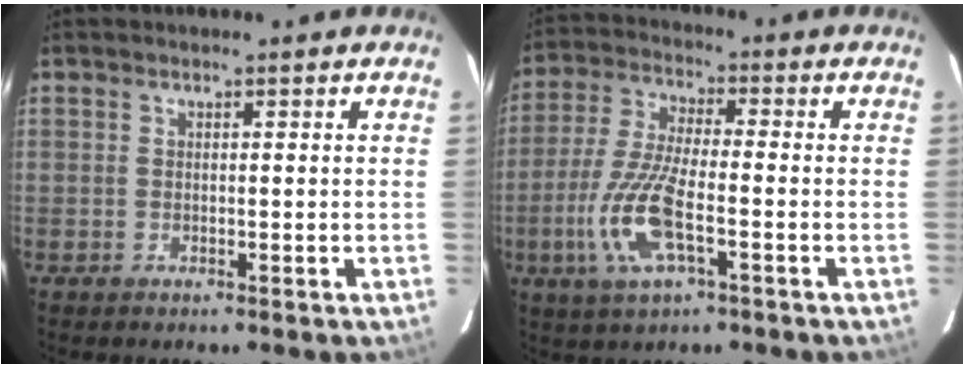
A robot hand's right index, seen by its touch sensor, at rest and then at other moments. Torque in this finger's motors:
{"motor_torque": [1.60, -0.49, 0.68, 0.19]}